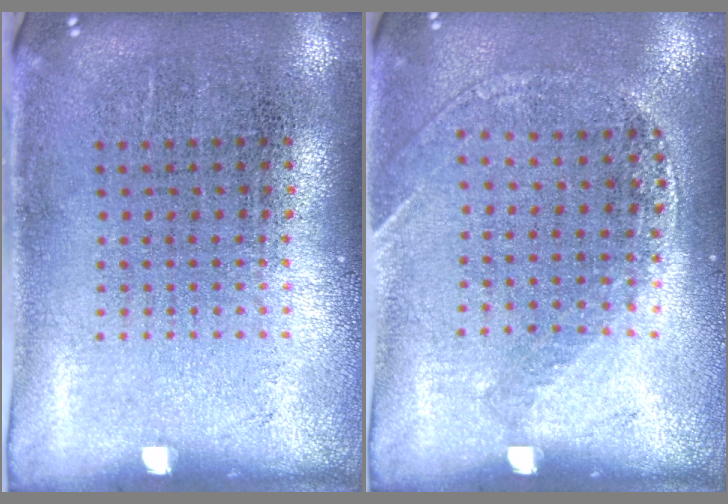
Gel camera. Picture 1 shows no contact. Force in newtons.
{"total": 1.2, "press": 1.1, "slide": 0.4}